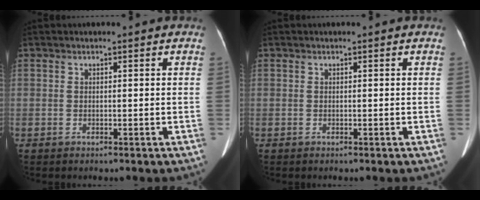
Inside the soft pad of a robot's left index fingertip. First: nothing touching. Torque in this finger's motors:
{"motor_torque": [0.00, 0.02, 0.00, 0.00]}